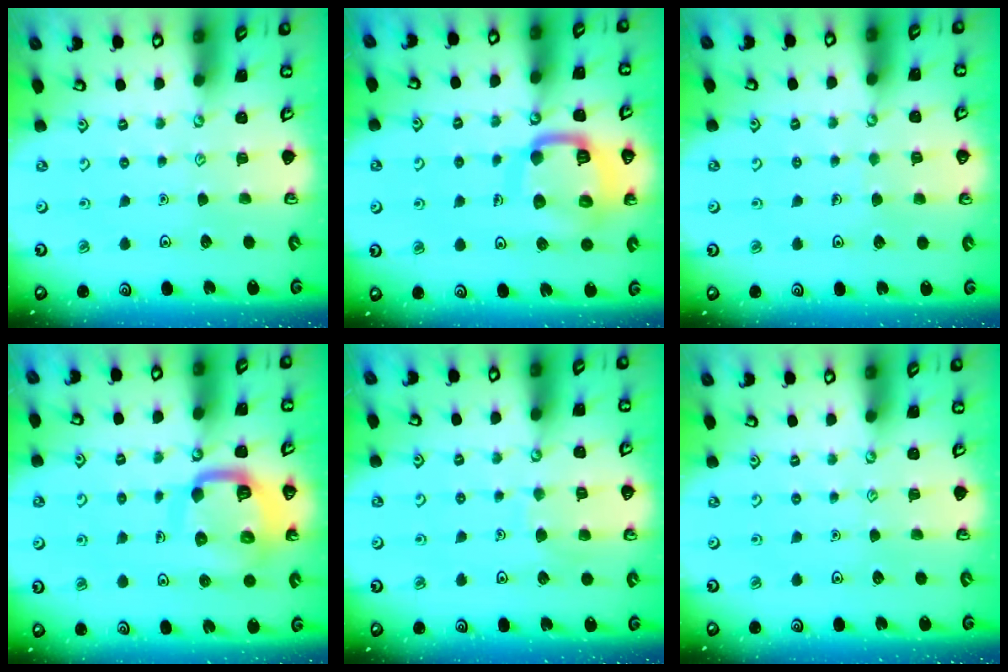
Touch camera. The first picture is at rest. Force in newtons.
{"total": 15.4, "press": 15.3, "slide": 1.6}
{"total": 2.6, "press": 2.6, "slide": 0.2}
{"total": 11.4, "press": 11.4, "slide": 1.2}
{"total": 6.1, "press": 6.1, "slide": 0.3}
{"total": 0.0}